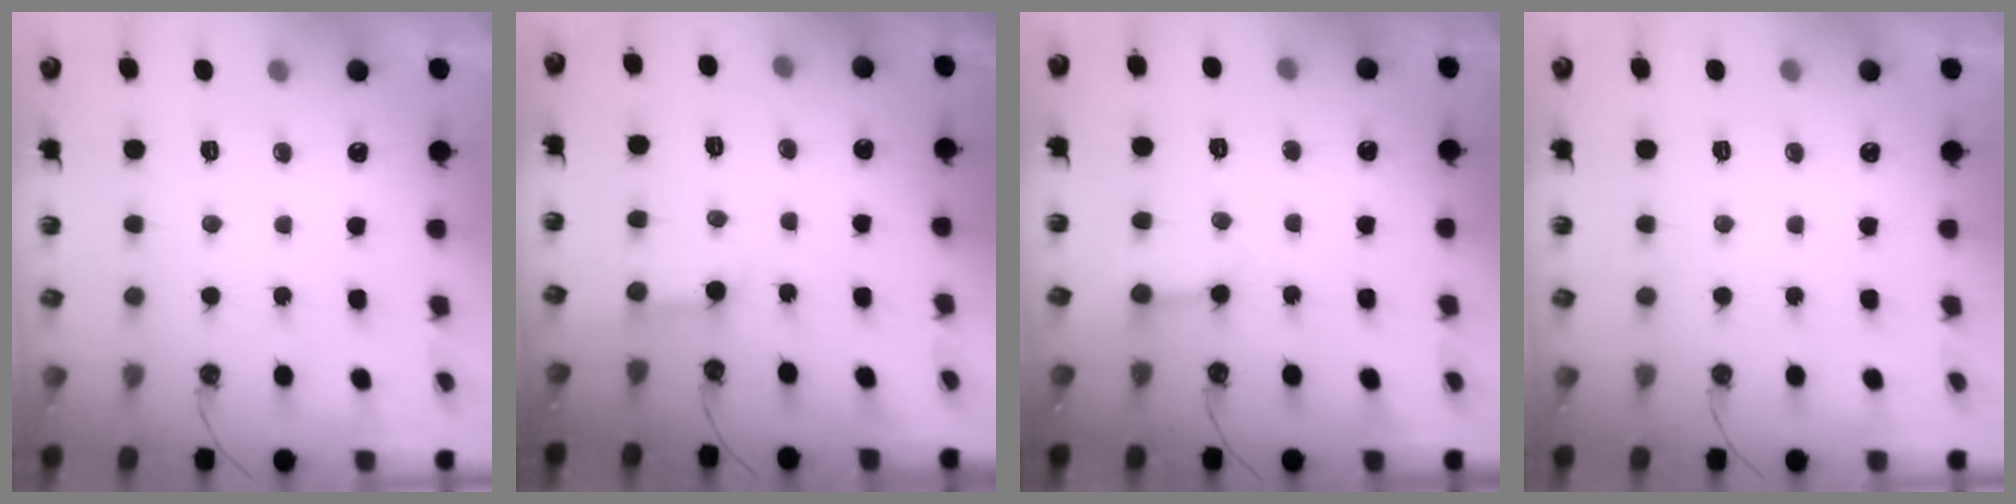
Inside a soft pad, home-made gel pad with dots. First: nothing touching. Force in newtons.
{"total": 2.6, "press": 2.6, "slide": 0.3}
{"total": 3.5, "press": 3.4, "slide": 0.5}
{"total": 0.0}